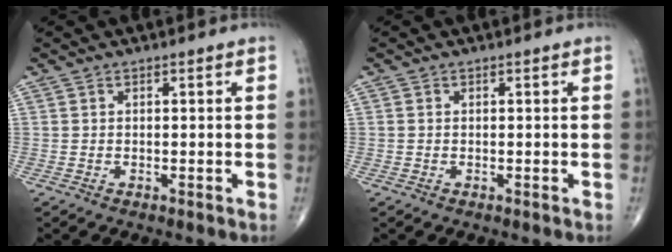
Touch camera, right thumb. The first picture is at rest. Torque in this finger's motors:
{"motor_torque": [-0.23, 0.01, -0.12, -0.07, -0.02]}